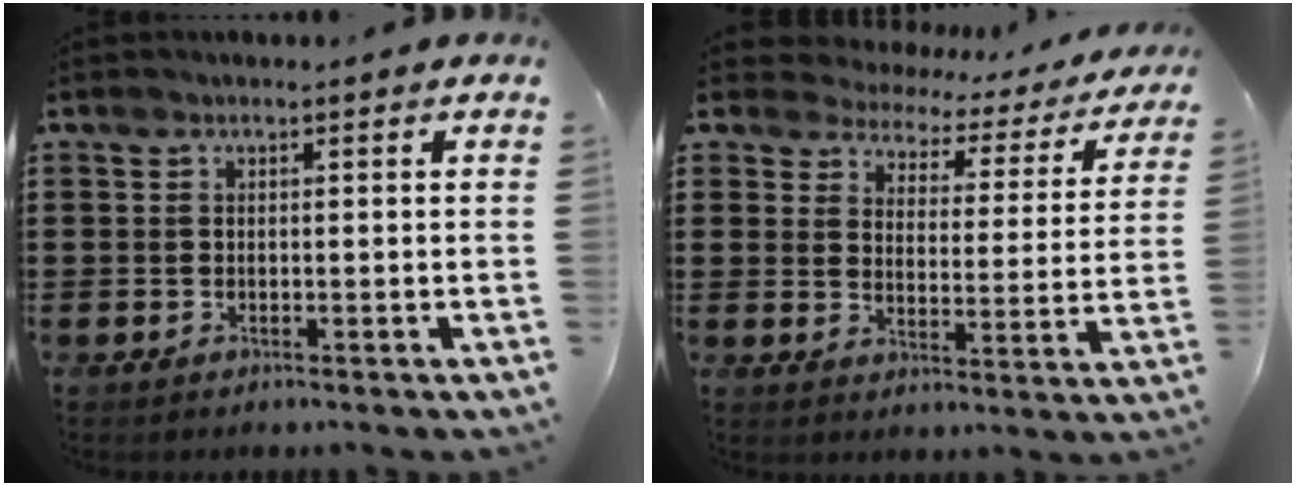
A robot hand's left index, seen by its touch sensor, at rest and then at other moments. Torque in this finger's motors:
{"motor_torque": [2.14, 0.00, 0.56, 0.01]}